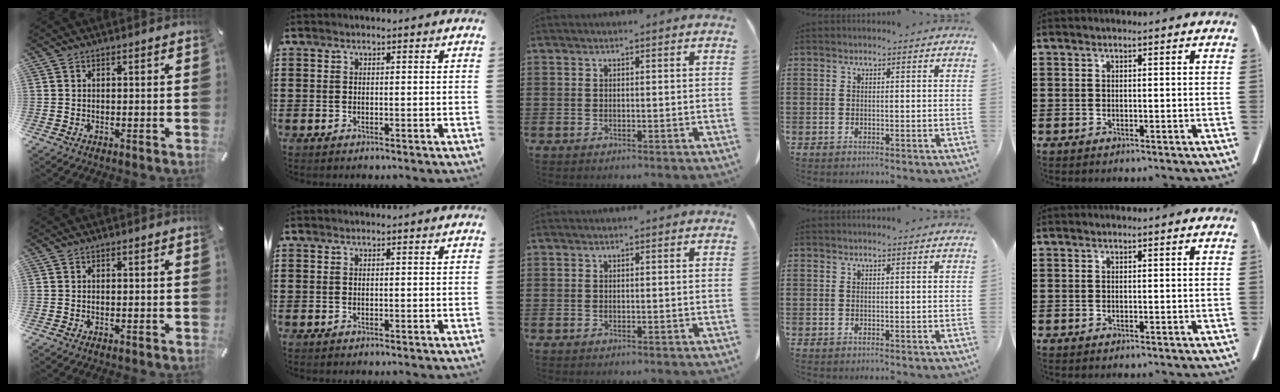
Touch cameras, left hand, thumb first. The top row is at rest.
{}